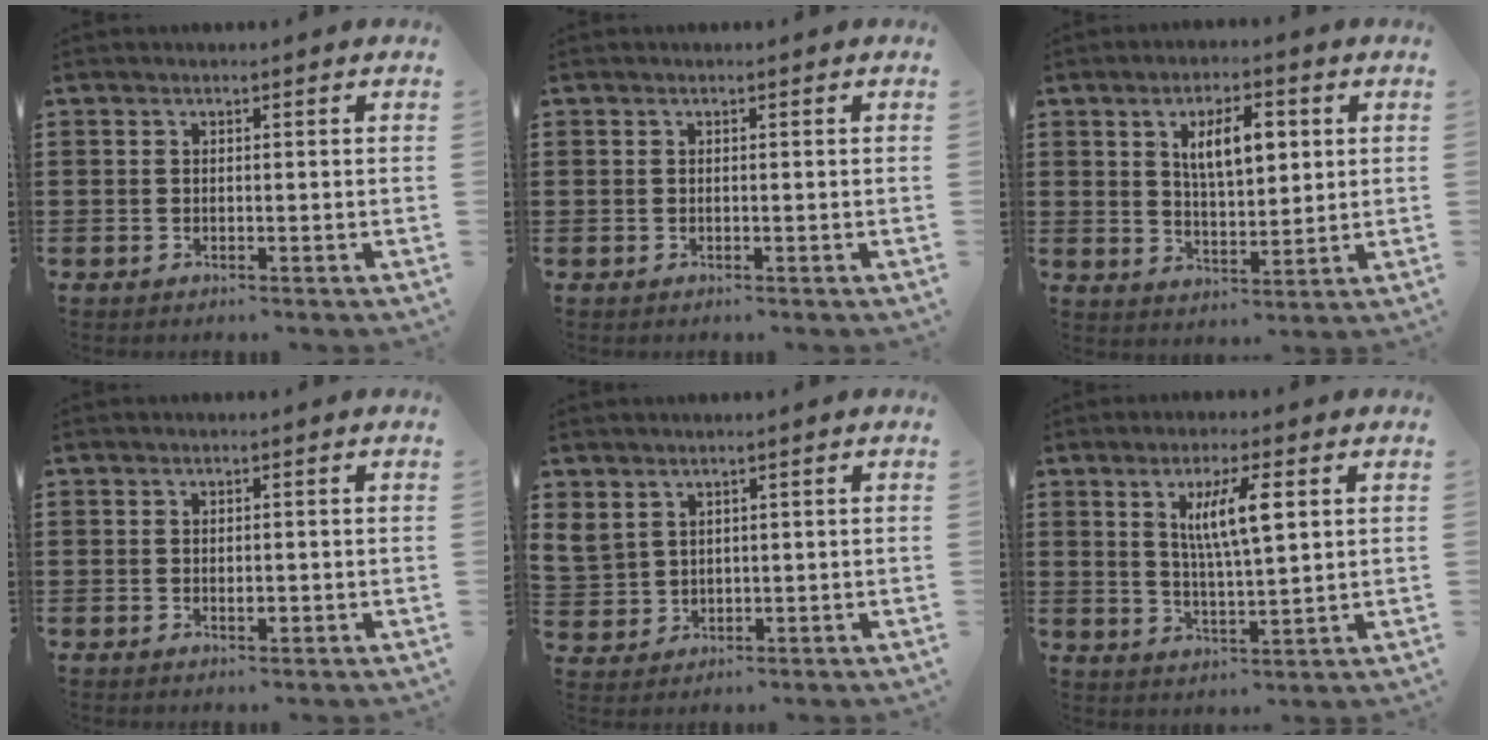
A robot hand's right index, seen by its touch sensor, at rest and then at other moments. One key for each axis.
{"total": 0.0}
{"total": 7.0, "fx": 2.3, "fy": 3.0, "fz": 5.9, "tx": -0.108, "ty": 0.004, "tz": 0.035}
{"total": 1.2, "fx": -0.1, "fy": 0.6, "fz": 1.0, "tx": -0.019, "ty": 0.000, "tz": -0.002}
{"total": 3.0, "fx": 2.2, "fy": 2.0, "fz": 0.5, "tx": -0.022, "ty": 0.008, "tz": 0.042}
{"total": 7.5, "fx": 2.5, "fy": 1.7, "fz": 6.8, "tx": -0.139, "ty": 0.010, "tz": 0.039}